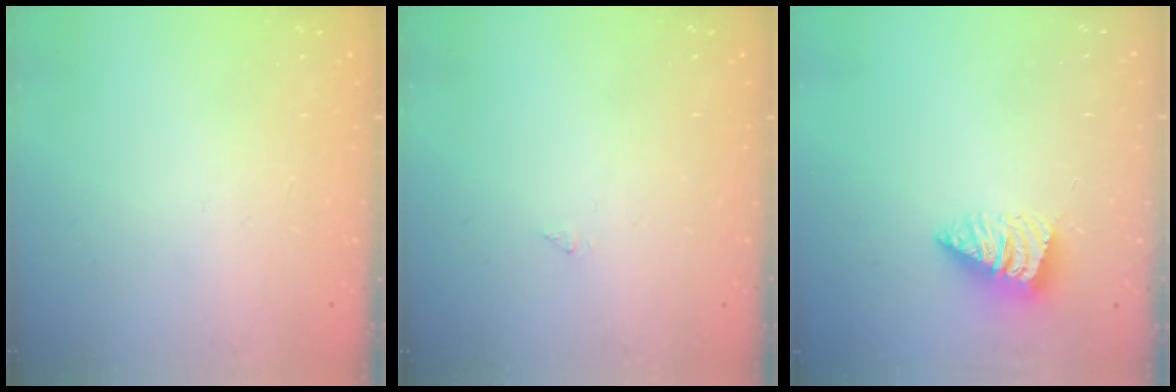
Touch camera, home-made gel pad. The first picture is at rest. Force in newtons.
{"total": 0.0}
{"total": 3.0, "press": 2.9, "slide": 0.3}